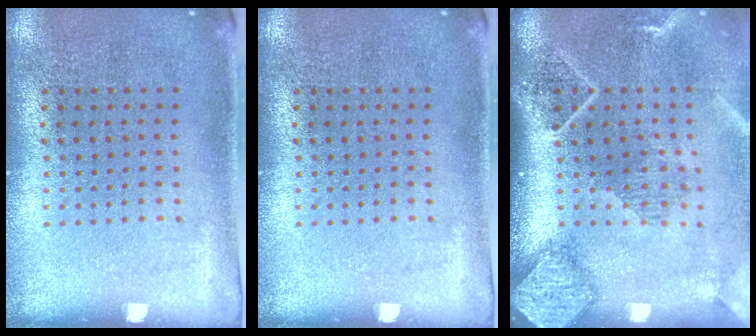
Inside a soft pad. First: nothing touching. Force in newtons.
{"total": 0.0}
{"total": 2.7, "press": 2.0, "slide": 1.8}